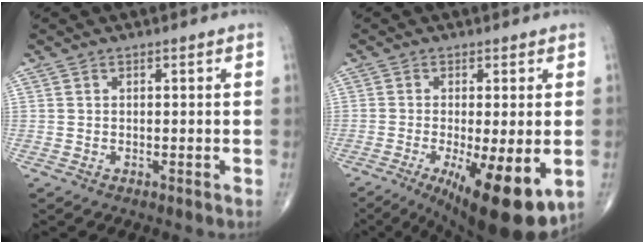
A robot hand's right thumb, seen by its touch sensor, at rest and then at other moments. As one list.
[{"total": 15.0, "force": [-4.9, 4.1, 13.5], "torque": [-0.182, -0.025, -0.063]}]